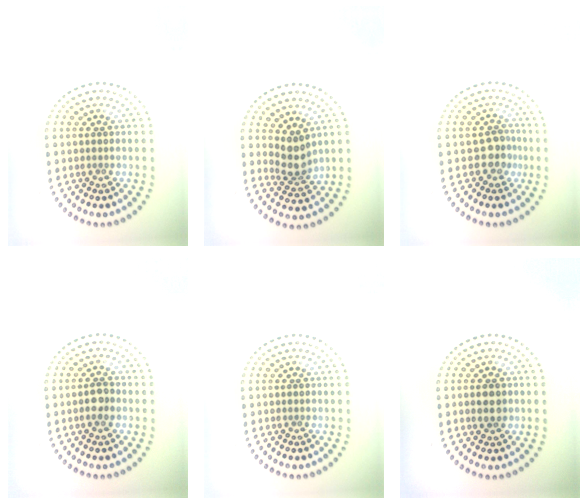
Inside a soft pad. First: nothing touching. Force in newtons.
{"total": 2.8, "press": 2.1, "slide": 1.8}
{"total": 2.1, "press": 1.7, "slide": 1.2}
{"total": 1.7, "press": 1.7, "slide": 0.3}
{"total": 0.0}
{"total": 1.8, "press": 1.8, "slide": 0.2}